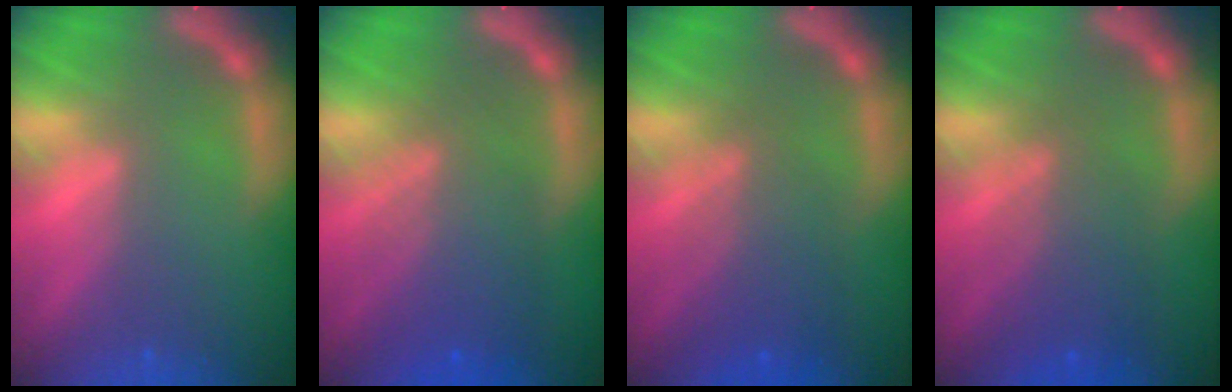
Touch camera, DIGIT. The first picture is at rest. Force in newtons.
{"total": 7.1}
{"total": 5.1}
{"total": 5.1}